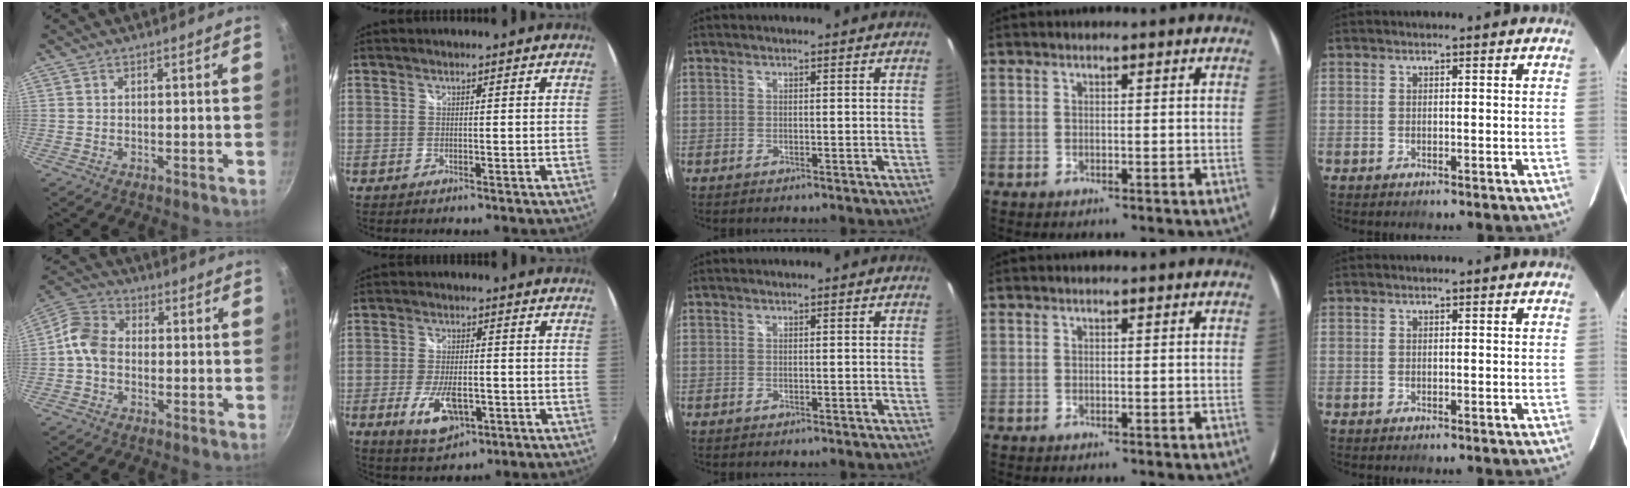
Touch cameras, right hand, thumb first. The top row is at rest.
{"thumb": {"total": 7.5, "force": [-1.0, 5.8, 4.6], "torque": [-0.074, 0.025, -0.040]}, "index": {"total": 8.5, "force": [-3.0, 4.0, 6.9], "torque": [-0.147, -0.013, -0.047]}}